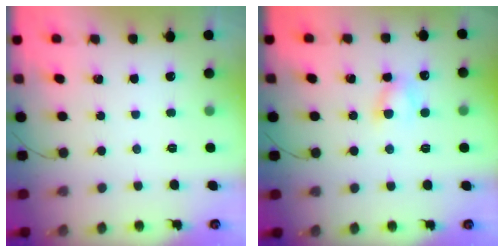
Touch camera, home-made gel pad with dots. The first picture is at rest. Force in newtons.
{"total": 4.8, "press": 4.7, "slide": 1.2}